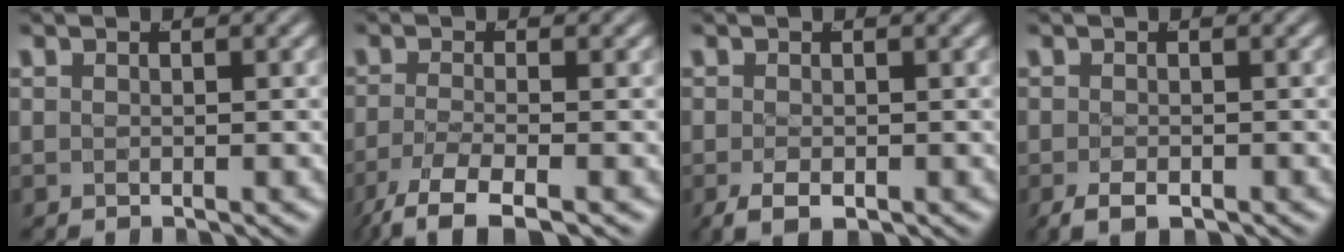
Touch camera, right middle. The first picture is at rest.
{"total": 6.3, "force": [-4.6, 1.9, 3.8], "torque": [-0.083, -0.036, -0.052]}
{"total": 2.5, "force": [-1.5, 1.0, 1.8], "torque": [-0.038, -0.018, -0.012]}
{"total": 2.2, "force": [-1.6, 0.7, 1.3], "torque": [-0.028, -0.014, -0.016]}